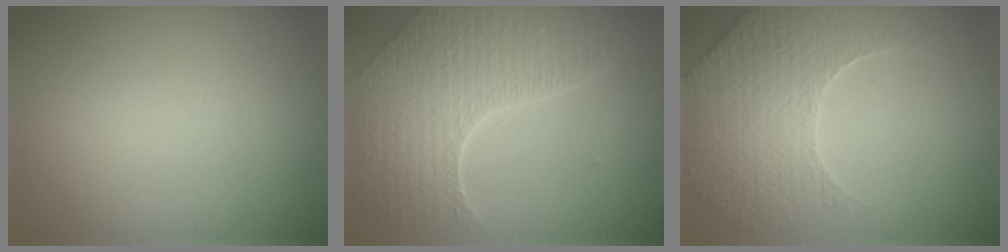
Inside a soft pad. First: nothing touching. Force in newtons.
{"total": 7.2, "press": 5.2, "slide": 5.0}
{"total": 5.2, "press": 4.7, "slide": 2.2}